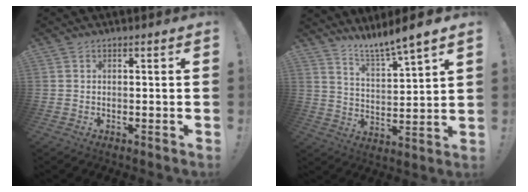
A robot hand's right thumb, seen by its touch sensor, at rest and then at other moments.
{"total": 8.3, "force": [7.6, -0.4, 3.1], "torque": [-0.063, -0.061, 0.131]}